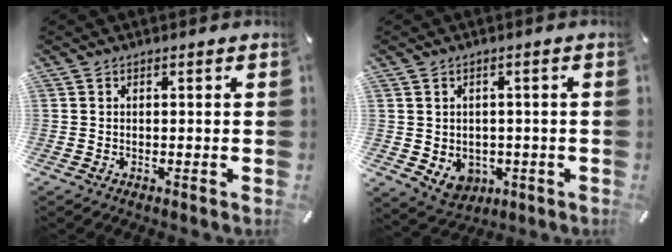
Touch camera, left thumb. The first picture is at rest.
{"total": 4.6, "force": [-0.5, 4.3, 1.6], "torque": [-0.024, -0.002, -0.009]}